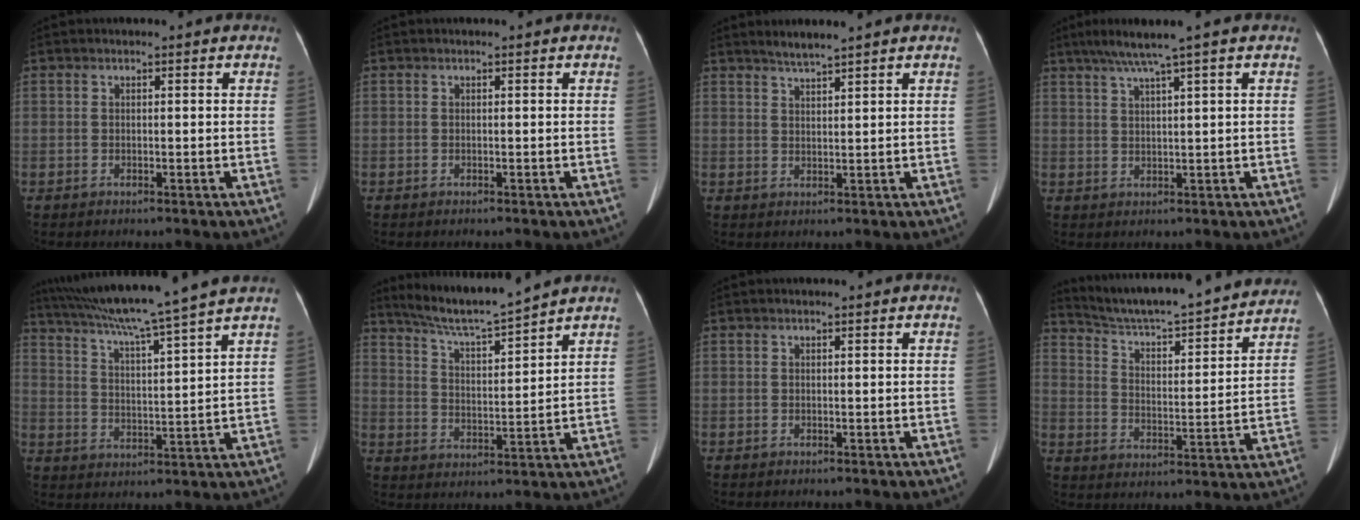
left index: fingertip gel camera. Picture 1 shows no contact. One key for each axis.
{"total": 0.0}
{"total": 2.8, "fx": 2.5, "fy": -0.5, "fz": 1.2, "tx": -0.025, "ty": 0.003, "tz": 0.050}
{"total": 5.1, "fx": 3.4, "fy": -1.0, "fz": 3.7, "tx": -0.074, "ty": 0.012, "tz": 0.066}
{"total": 15.7, "fx": 13.3, "fy": -2.4, "fz": 7.9, "tx": -0.136, "ty": -0.006, "tz": 0.206}
{"total": 9.9, "fx": 9.2, "fy": -1.3, "fz": 3.5, "tx": -0.066, "ty": -0.001, "tz": 0.167}
{"total": 0.0}
{"total": 22.7, "fx": 21.0, "fy": 1.9, "fz": 8.6, "tx": -0.138, "ty": -0.016, "tz": 0.294}